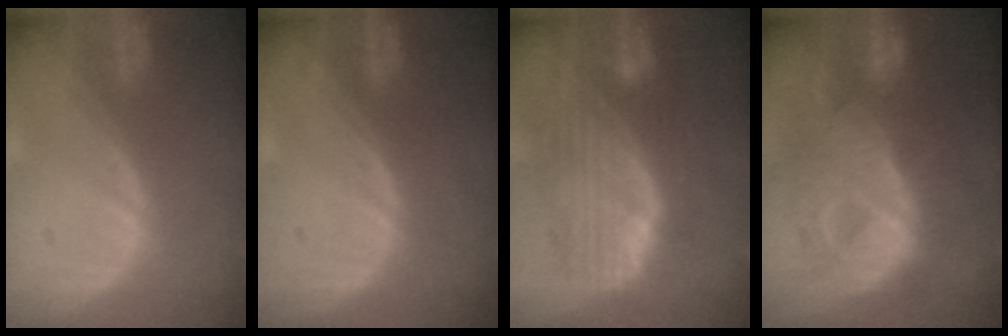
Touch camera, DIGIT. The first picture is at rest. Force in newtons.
{"total": 0.0}
{"total": 10.4, "press": 9.1, "slide": 5.0}
{"total": 12.3, "press": 12.2, "slide": 1.3}